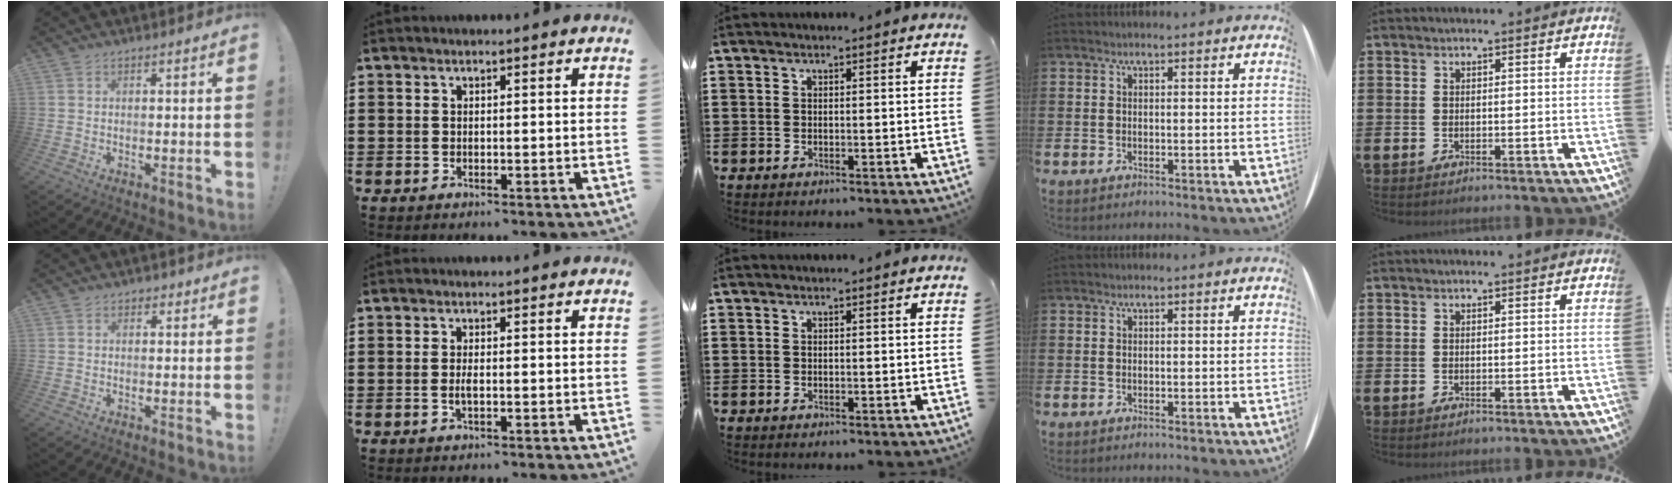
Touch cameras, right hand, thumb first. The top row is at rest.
{"thumb": {"total": 1.6, "force": [0.7, 1.3, 0.5], "torque": [0.000, -0.002, 0.011]}, "index": {"total": 1.3, "force": [-0.3, 0.3, 1.2], "torque": [-0.031, -0.003, -0.007]}}